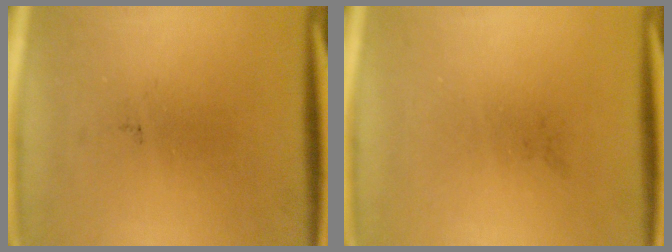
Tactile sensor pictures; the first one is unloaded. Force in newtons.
{"total": 0.0}